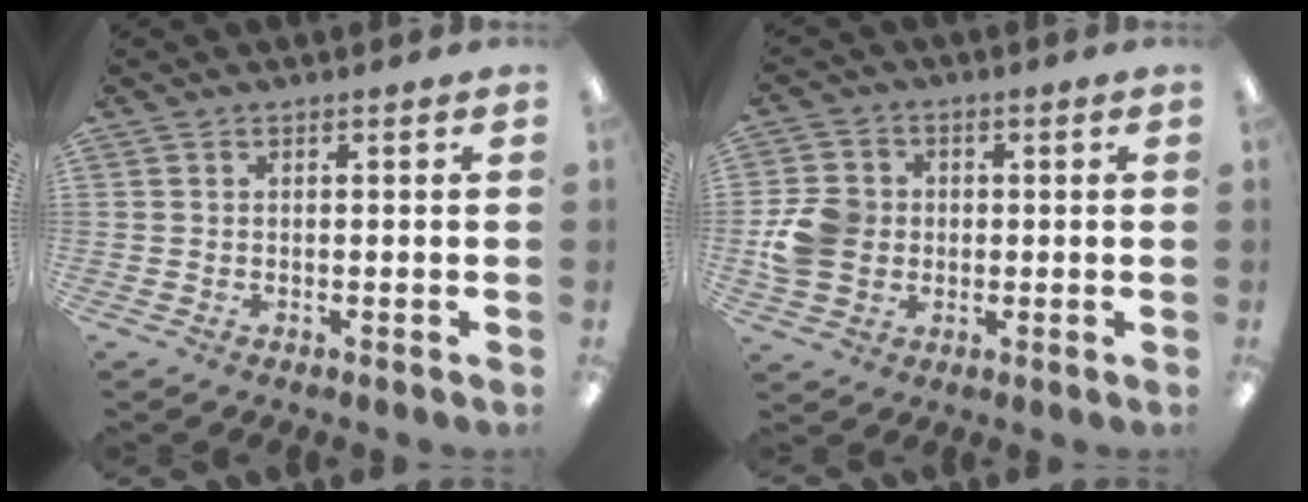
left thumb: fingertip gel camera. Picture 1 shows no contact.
{"total": 8.7, "force": [-0.3, 7.7, 3.9], "torque": [-0.069, 0.015, -0.003]}